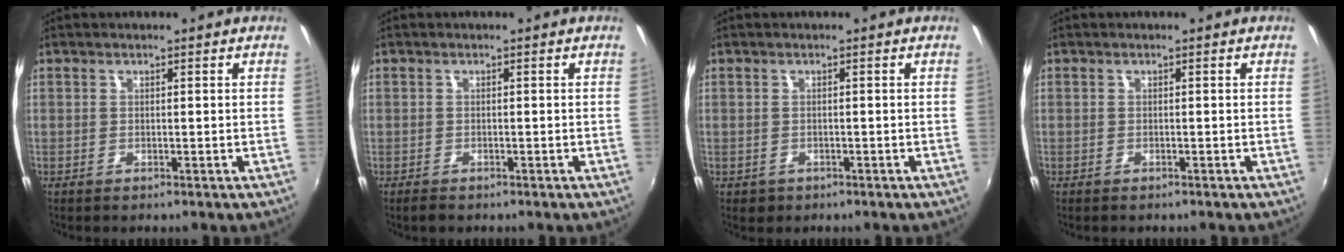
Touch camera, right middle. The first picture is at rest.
{"total": 1.5, "force": [-1.1, 0.8, 0.3], "torque": [-0.009, -0.004, -0.020]}
{"total": 1.9, "force": [-0.8, 1.6, 0.6], "torque": [-0.014, -0.005, -0.010]}
{"total": 0.7, "force": [-0.6, 0.3, 0.1], "torque": [-0.004, -0.003, -0.011]}